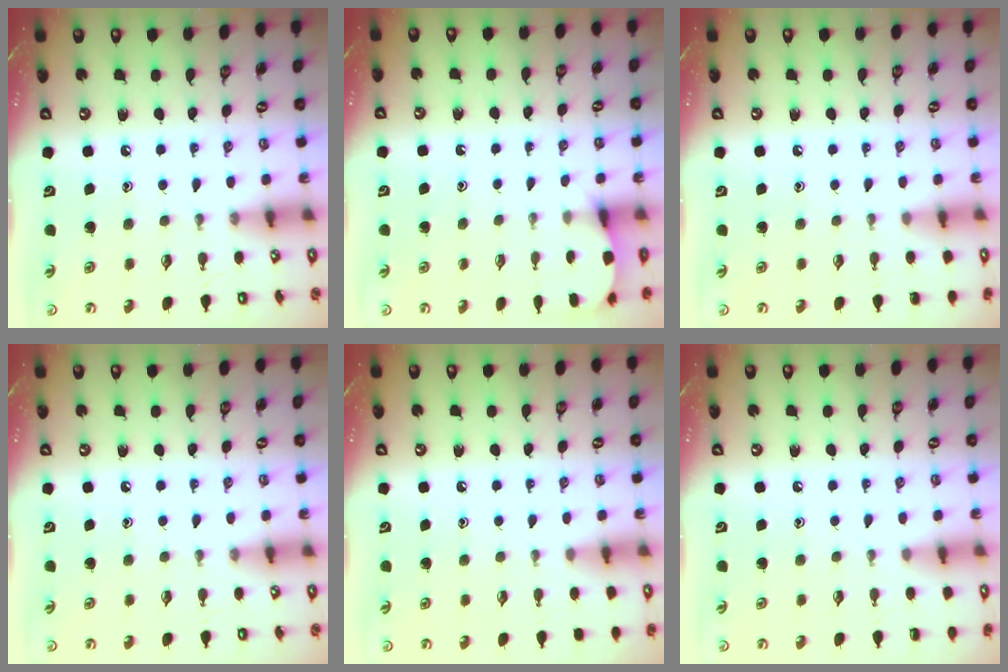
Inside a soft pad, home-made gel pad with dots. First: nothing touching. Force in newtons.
{"total": 3.9, "press": 3.9, "slide": 0.3}
{"total": 0.0}
{"total": 0.0}
{"total": 2.2, "press": 2.2, "slide": 0.3}
{"total": 0.0}